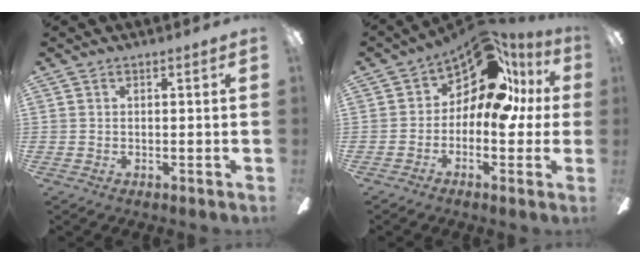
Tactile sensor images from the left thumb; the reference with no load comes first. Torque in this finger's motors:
{"motor_torque": [1.33, 2.09, 0.11, 0.03, 0.06]}